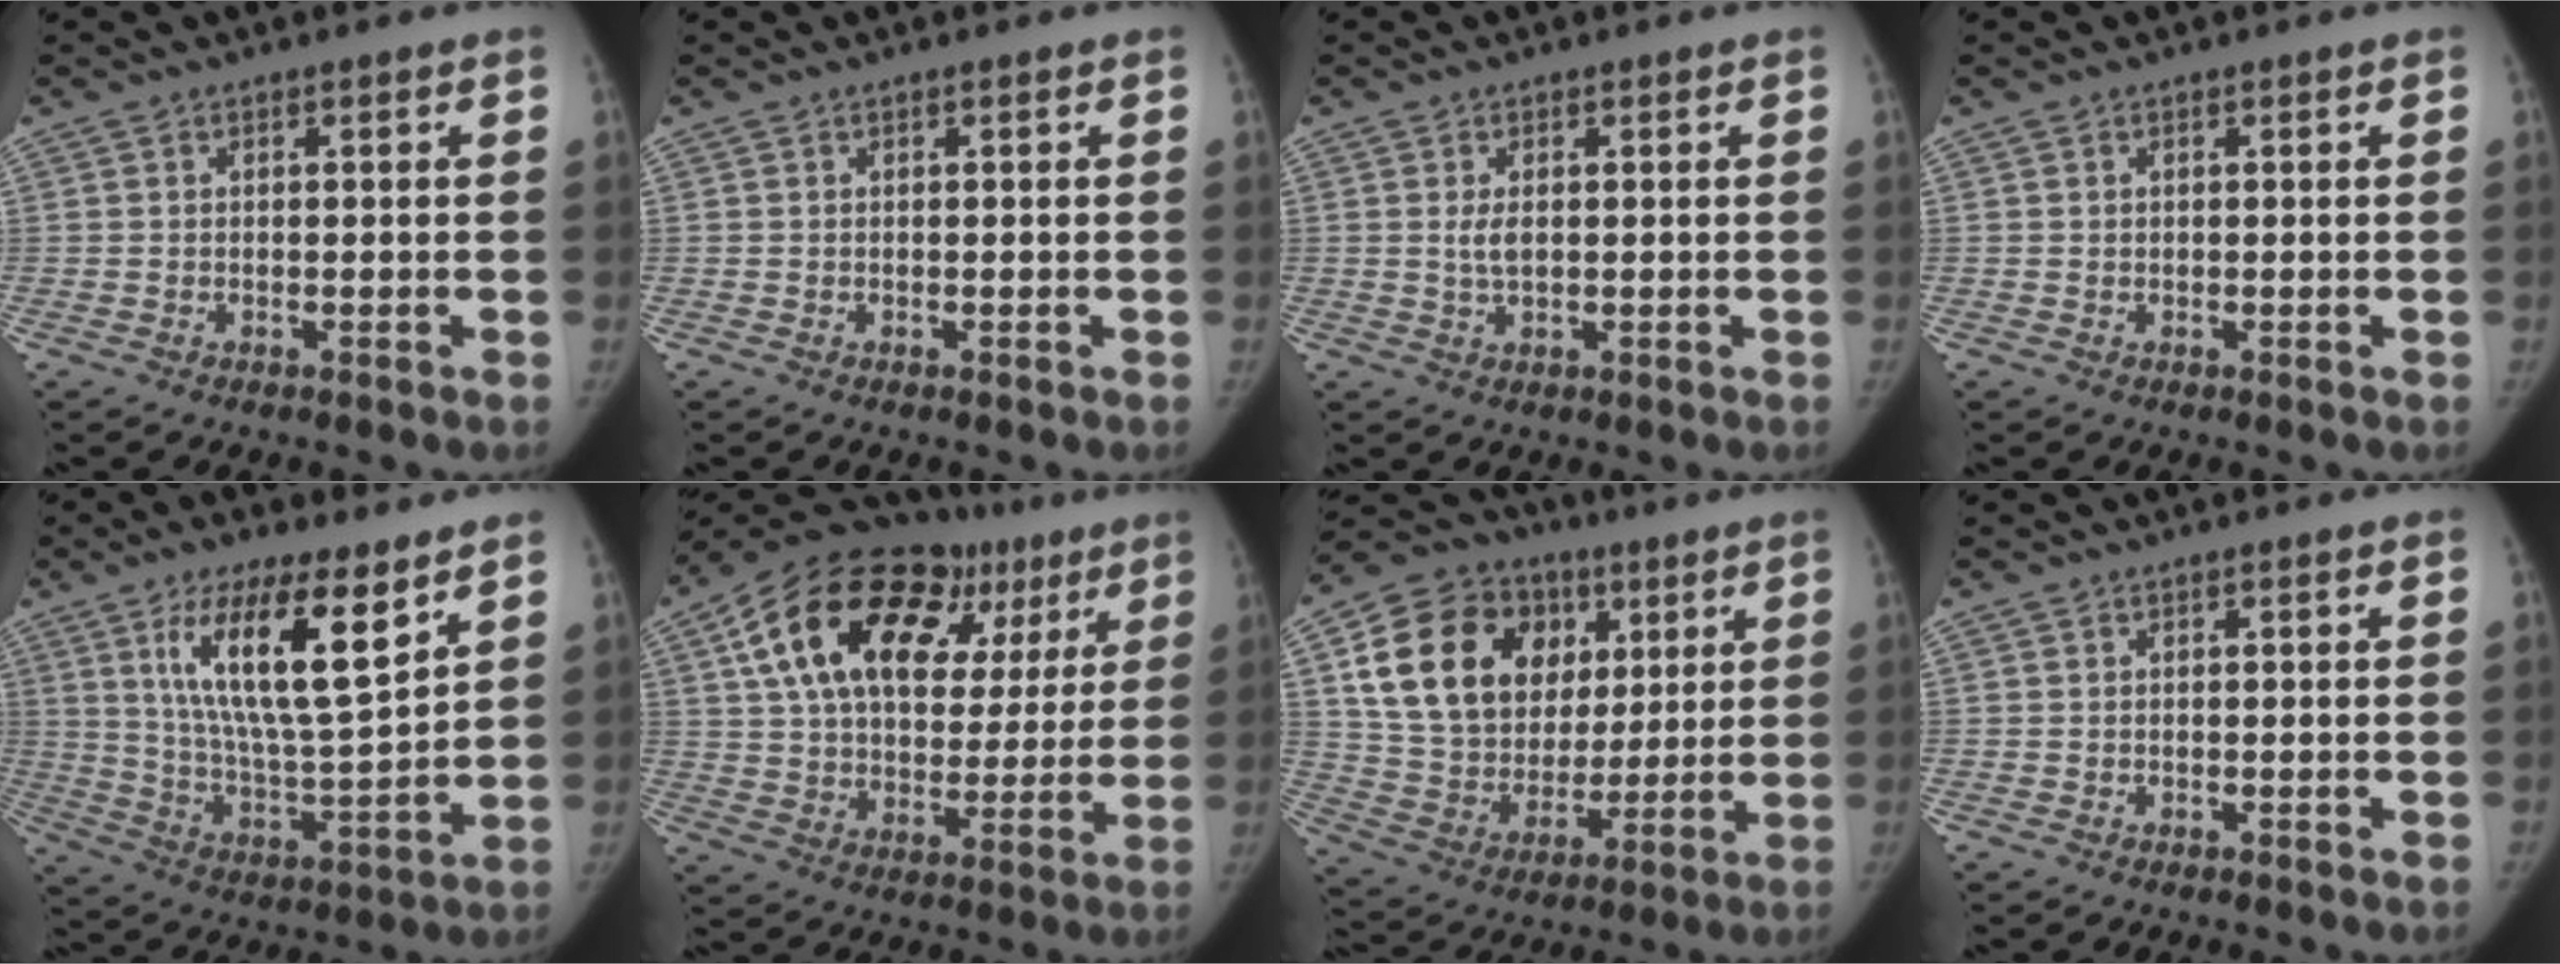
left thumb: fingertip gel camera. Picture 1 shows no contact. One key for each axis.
{"total": 0.0}
{"total": 2.4, "fx": 0.3, "fy": 1.2, "fz": 2.1, "tx": -0.042, "ty": -0.003, "tz": 0.009}
{"total": 0.0}
{"total": 17.2, "fx": 8.6, "fy": 5.0, "fz": 14.0, "tx": -0.230, "ty": -0.050, "tz": 0.159}
{"total": 28.2, "fx": 12.1, "fy": 17.1, "fz": 18.8, "tx": -0.275, "ty": 0.038, "tz": 0.199}
{"total": 23.6, "fx": 8.0, "fy": 17.8, "fz": 13.3, "tx": -0.216, "ty": 0.004, "tz": 0.146}
{"total": 0.0}